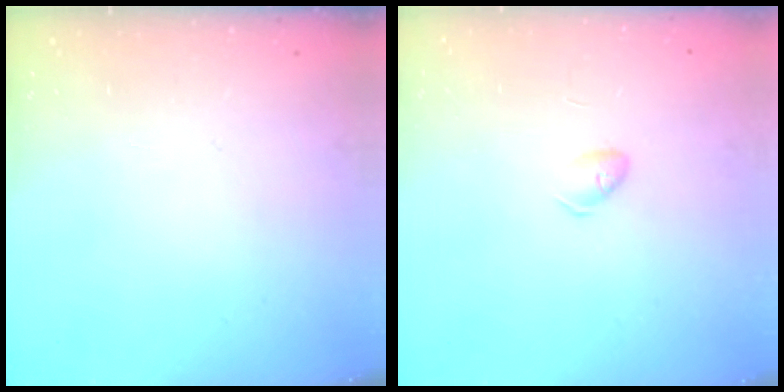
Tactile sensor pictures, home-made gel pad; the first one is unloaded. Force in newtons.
{"total": 5.3, "press": 5.2, "slide": 0.9}